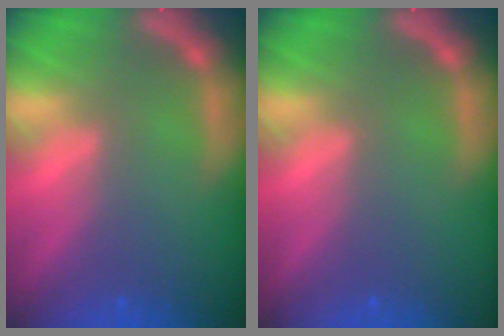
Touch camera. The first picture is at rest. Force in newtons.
{"total": 0.0}